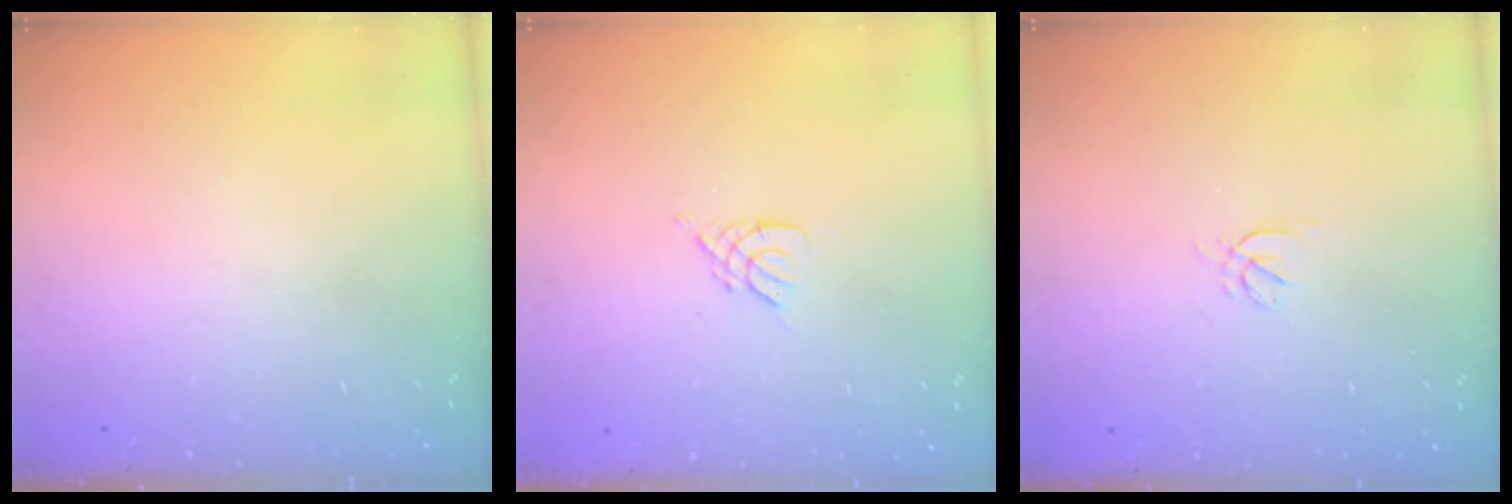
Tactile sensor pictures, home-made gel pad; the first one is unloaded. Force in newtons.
{"total": 2.7, "press": 2.7, "slide": 0.5}
{"total": 1.7, "press": 1.6, "slide": 0.5}